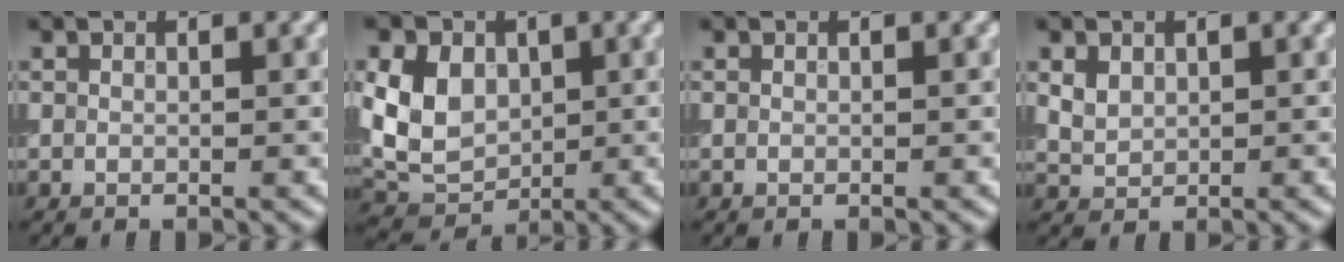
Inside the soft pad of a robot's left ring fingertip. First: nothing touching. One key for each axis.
{"total": 5.9, "fx": 0.8, "fy": 4.6, "fz": 3.7, "tx": -0.078, "ty": -0.001, "tz": 0.010}
{"total": 0.0}
{"total": 1.9, "fx": 0.7, "fy": 1.5, "fz": 1.0, "tx": -0.021, "ty": -0.001, "tz": 0.017}